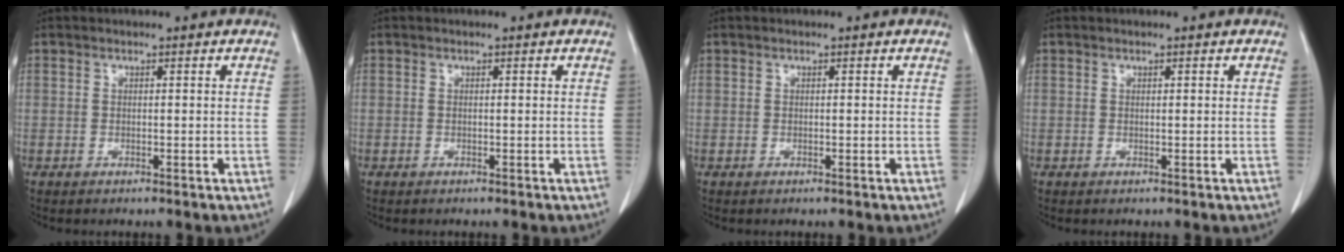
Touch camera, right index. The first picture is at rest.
{"total": 0.0}
{"total": 0.0}
{"total": 0.0}